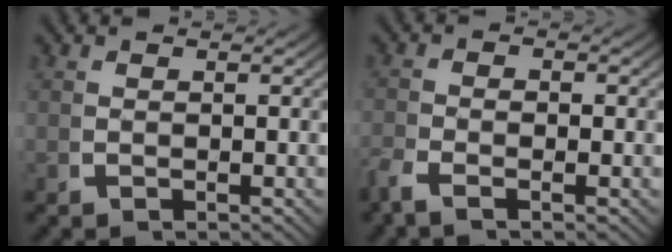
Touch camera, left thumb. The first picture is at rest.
{"total": 2.0, "force": [-1.3, 0.6, 1.3], "torque": [-0.030, -0.004, -0.031]}